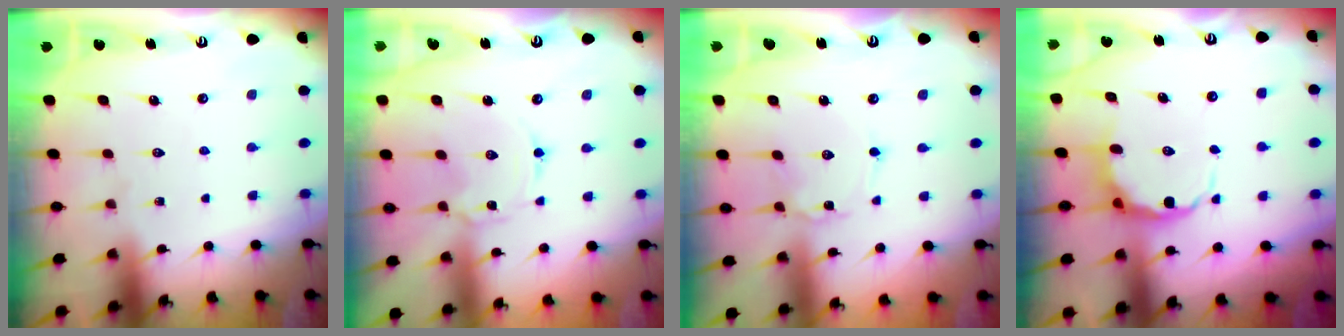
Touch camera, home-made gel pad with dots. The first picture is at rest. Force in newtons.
{"total": 0.9, "press": 0.9, "slide": 0.2}
{"total": 1.7, "press": 1.7, "slide": 0.2}
{"total": 7.4, "press": 7.2, "slide": 1.6}